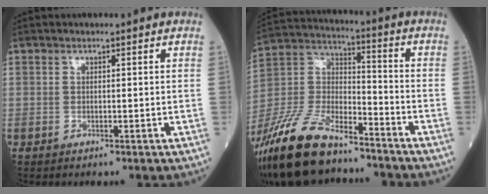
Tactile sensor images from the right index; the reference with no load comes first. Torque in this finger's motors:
{"motor_torque": [0.62, -1.10, -0.75, -0.21]}